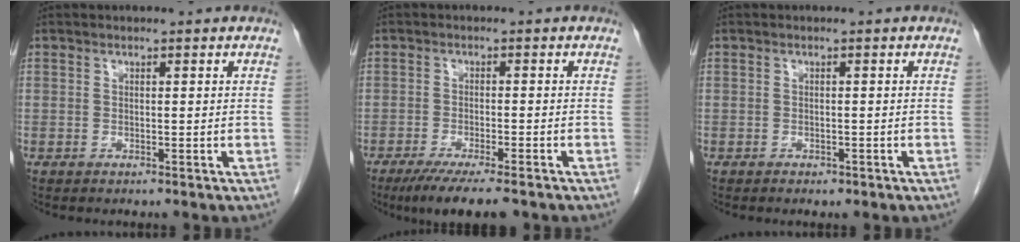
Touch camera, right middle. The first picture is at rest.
{"total": 8.5, "force": [-6.4, 1.1, 5.4], "torque": [-0.078, -0.017, -0.097]}
{"total": 1.1, "force": [-0.7, 0.7, 0.5], "torque": [-0.008, 0.001, -0.004]}